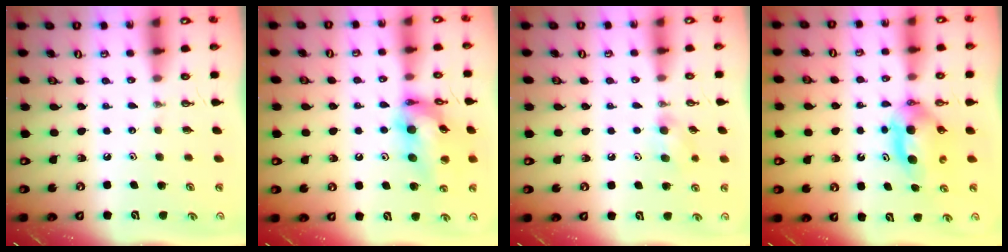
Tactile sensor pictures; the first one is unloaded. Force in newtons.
{"total": 16.9, "press": 16.5, "slide": 3.9}
{"total": 7.5, "press": 7.4, "slide": 1.2}
{"total": 8.4, "press": 5.1, "slide": 6.6}